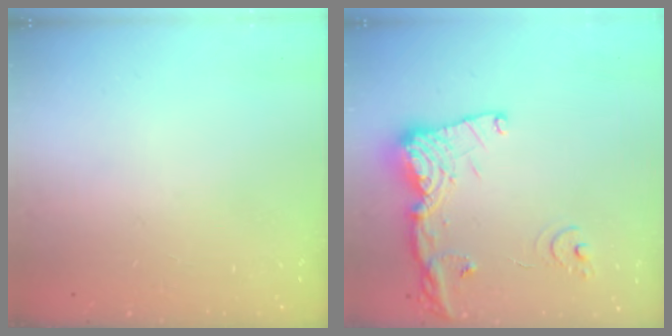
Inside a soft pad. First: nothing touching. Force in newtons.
{"total": 16.7, "press": 16.6, "slide": 1.9}